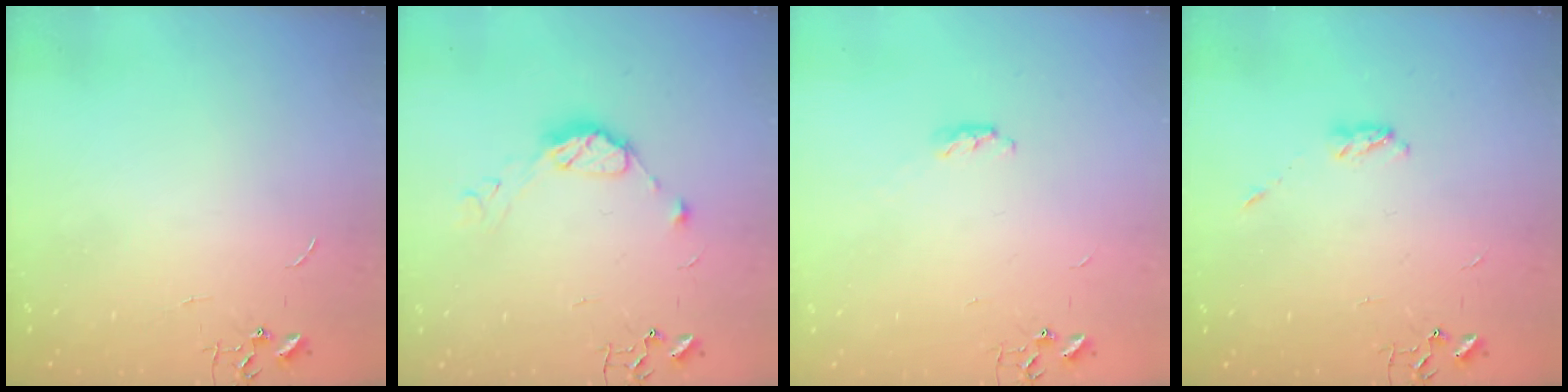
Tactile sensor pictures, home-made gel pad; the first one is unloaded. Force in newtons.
{"total": 9.4, "press": 9.4, "slide": 0.8}
{"total": 3.4, "press": 3.4, "slide": 0.5}
{"total": 3.2, "press": 3.1, "slide": 0.5}